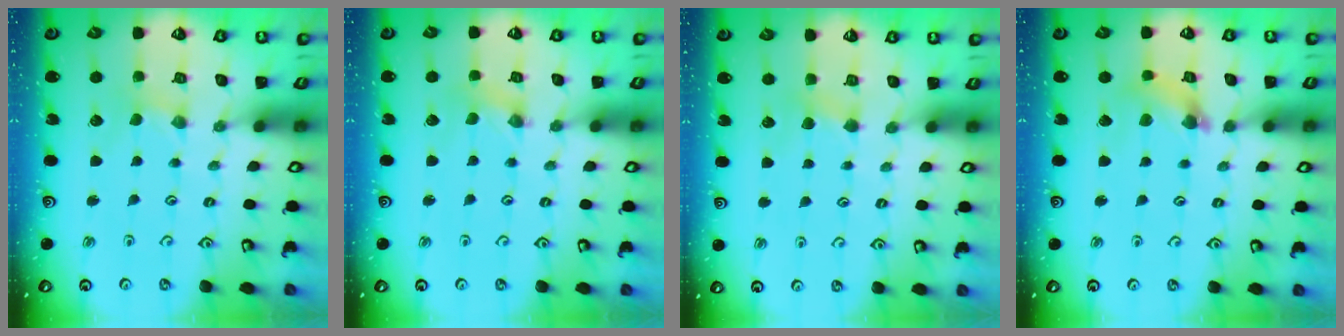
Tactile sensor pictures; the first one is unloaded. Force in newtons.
{"total": 0.0}
{"total": 2.6, "press": 2.5, "slide": 0.4}
{"total": 5.0, "press": 5.0, "slide": 0.4}